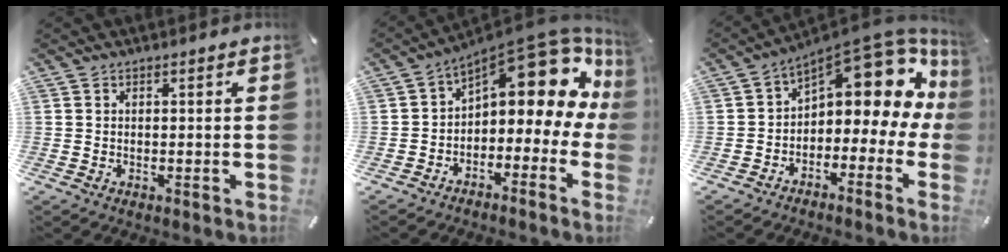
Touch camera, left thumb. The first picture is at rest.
{"total": 15.5, "force": [8.8, 6.4, 11.1], "torque": [-0.148, -0.074, 0.143]}
{"total": 13.1, "force": [7.4, 5.8, 9.1], "torque": [-0.129, -0.067, 0.120]}